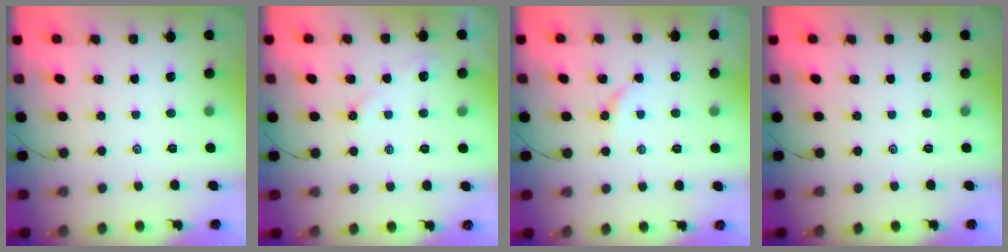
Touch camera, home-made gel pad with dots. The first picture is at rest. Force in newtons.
{"total": 4.6, "press": 4.6, "slide": 0.4}
{"total": 3.0, "press": 2.9, "slide": 0.3}
{"total": 0.0}